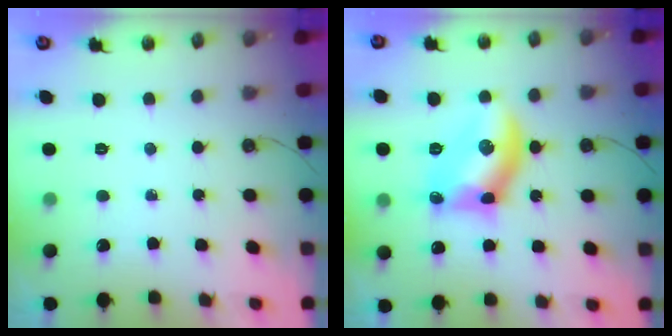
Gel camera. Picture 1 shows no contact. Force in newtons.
{"total": 13.0, "press": 13.0, "slide": 0.5}